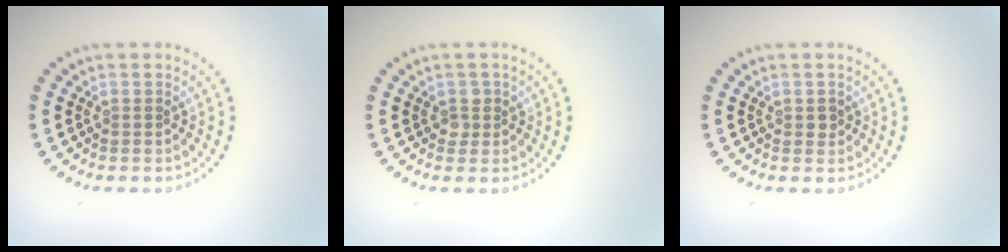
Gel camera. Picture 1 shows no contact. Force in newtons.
{"total": 1.2, "press": 1.1, "slide": 0.3}
{"total": 0.9, "press": 0.9, "slide": 0.1}